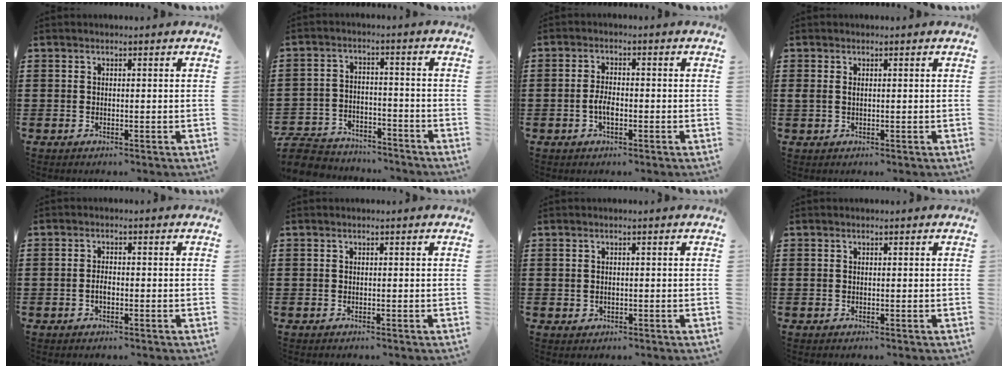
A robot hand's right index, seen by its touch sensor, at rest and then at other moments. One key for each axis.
{"total": 6.8, "fx": -6.5, "fy": 1.7, "fz": 1.2, "tx": -0.037, "ty": 0.012, "tz": -0.133}
{"total": 2.9, "fx": -1.0, "fy": 1.2, "fz": 2.4, "tx": -0.052, "ty": 0.000, "tz": -0.020}
{"total": 0.7, "fx": 0.3, "fy": 0.3, "fz": 0.6, "tx": -0.013, "ty": 0.003, "tz": 0.005}
{"total": 1.5, "fx": -0.6, "fy": 0.7, "fz": 1.3, "tx": -0.024, "ty": 0.002, "tz": -0.011}
{"total": 0.0}
{"total": 0.7, "fx": 0.1, "fy": 0.6, "fz": 0.3, "tx": -0.008, "ty": 0.005, "tz": 0.001}
{"total": 0.0}